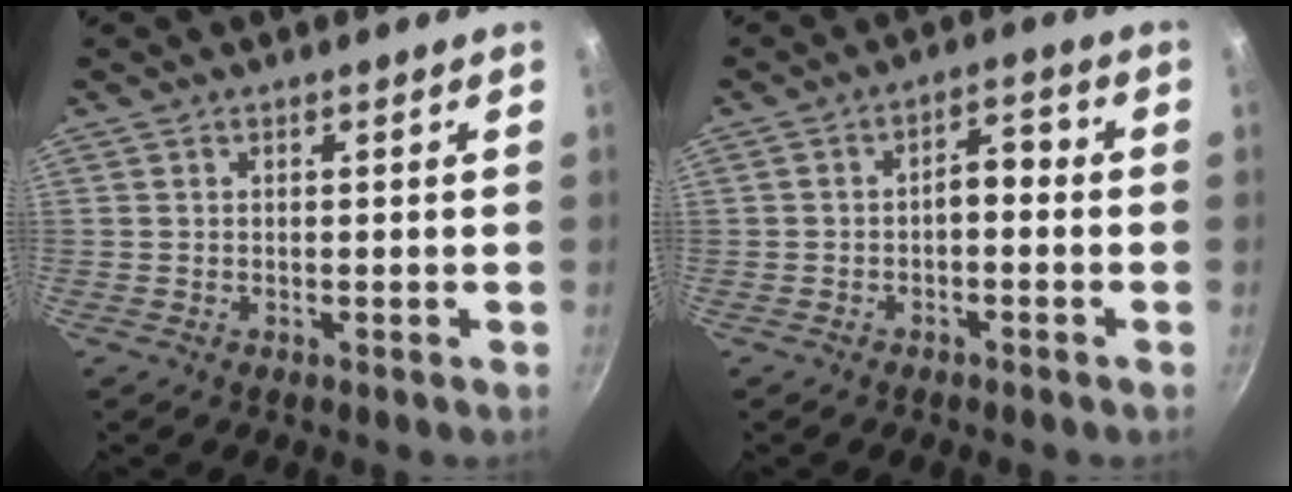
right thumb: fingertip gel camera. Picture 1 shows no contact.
{"total": 4.2, "force": [-1.2, 2.3, 3.3], "torque": [-0.035, 0.029, -0.020]}